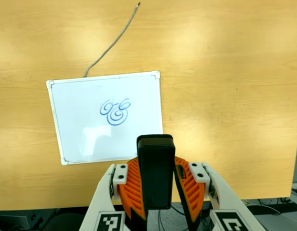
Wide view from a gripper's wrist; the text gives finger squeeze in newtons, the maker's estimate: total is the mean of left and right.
{"total": 8.4, "left": 6.7, "right": 10.0}